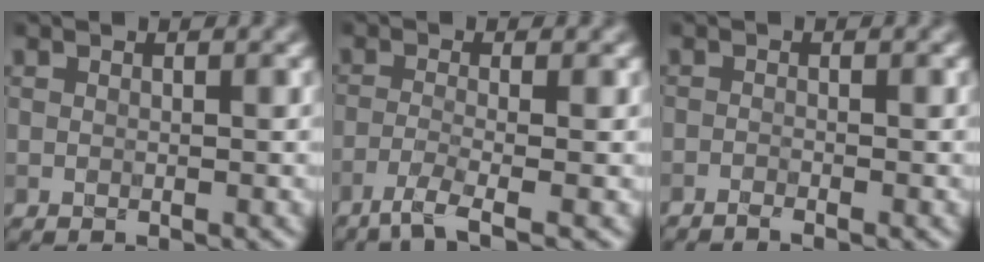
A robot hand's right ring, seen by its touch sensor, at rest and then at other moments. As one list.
[{"total": 3.3, "force": [-2.2, 0.4, 2.4], "torque": [-0.044, -0.003, -0.058]}, {"total": 1.5, "force": [-1.3, 0.0, 0.6], "torque": [-0.019, 0.000, -0.029]}]